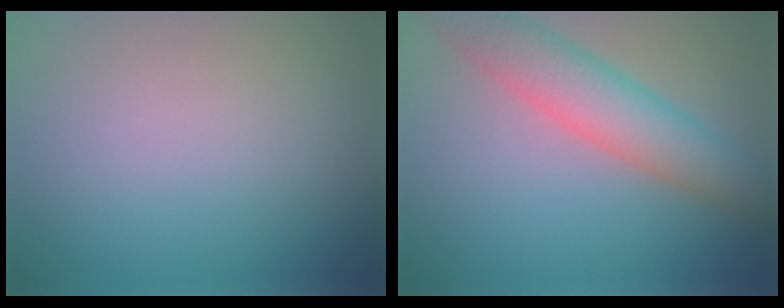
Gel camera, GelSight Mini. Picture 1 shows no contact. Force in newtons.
{"total": 6.4, "press": 6.4, "slide": 0.5}